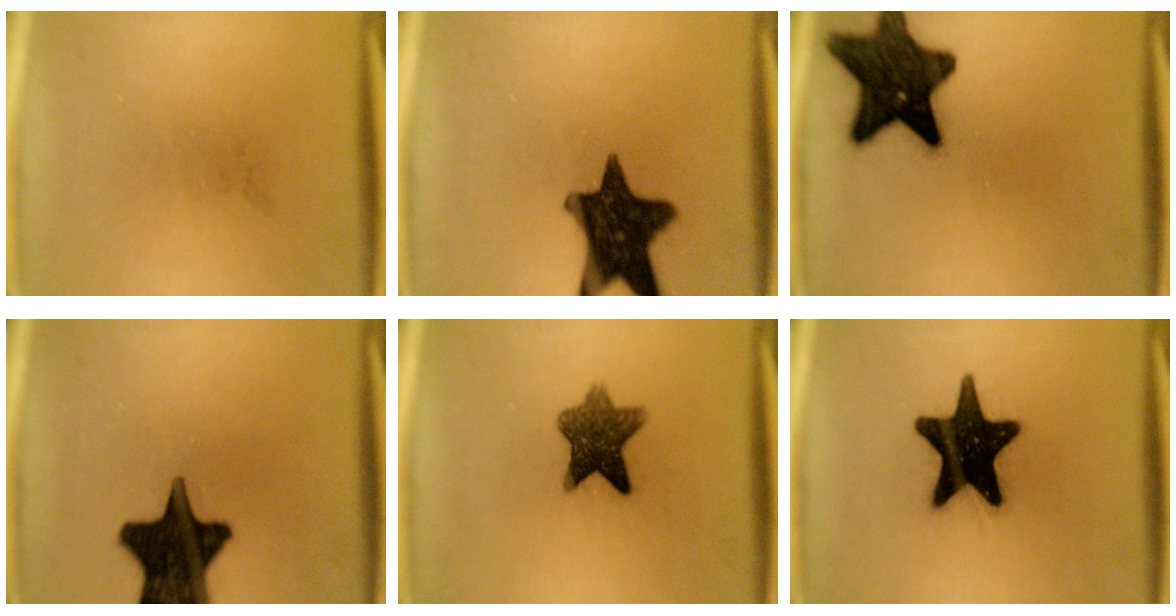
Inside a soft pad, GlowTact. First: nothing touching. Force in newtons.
{"total": 15.1}
{"total": 15.7}
{"total": 19.4}
{"total": 8.3}
{"total": 19.6}